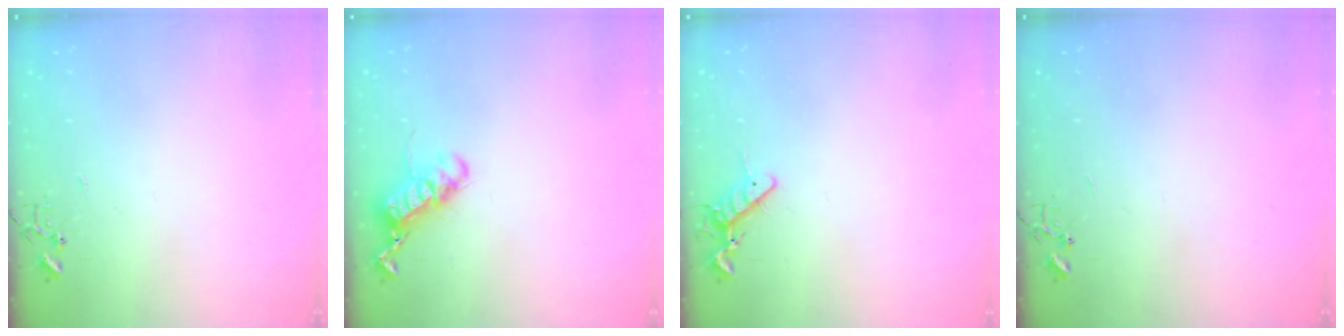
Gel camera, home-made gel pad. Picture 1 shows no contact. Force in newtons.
{"total": 12.2, "press": 12.2, "slide": 0.9}
{"total": 8.6, "press": 8.5, "slide": 1.3}
{"total": 0.0}